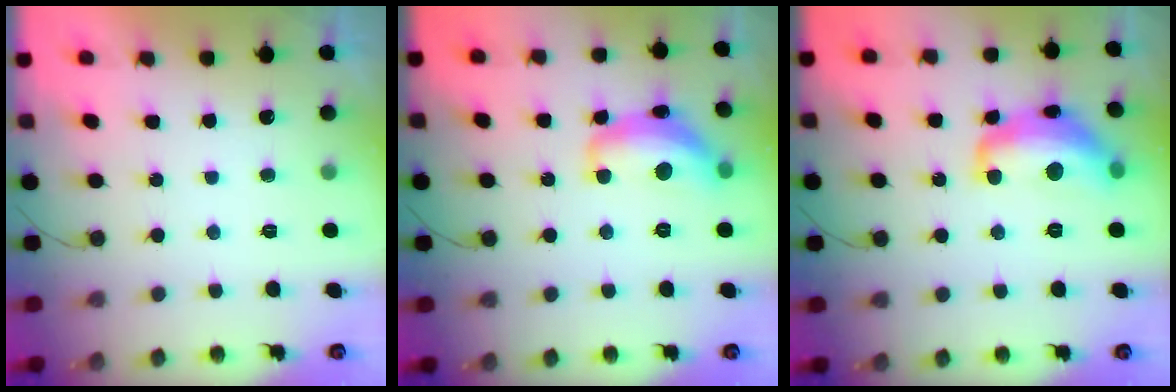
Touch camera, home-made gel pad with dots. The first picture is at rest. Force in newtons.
{"total": 14.1, "press": 14.0, "slide": 0.9}
{"total": 14.5, "press": 14.5, "slide": 0.8}